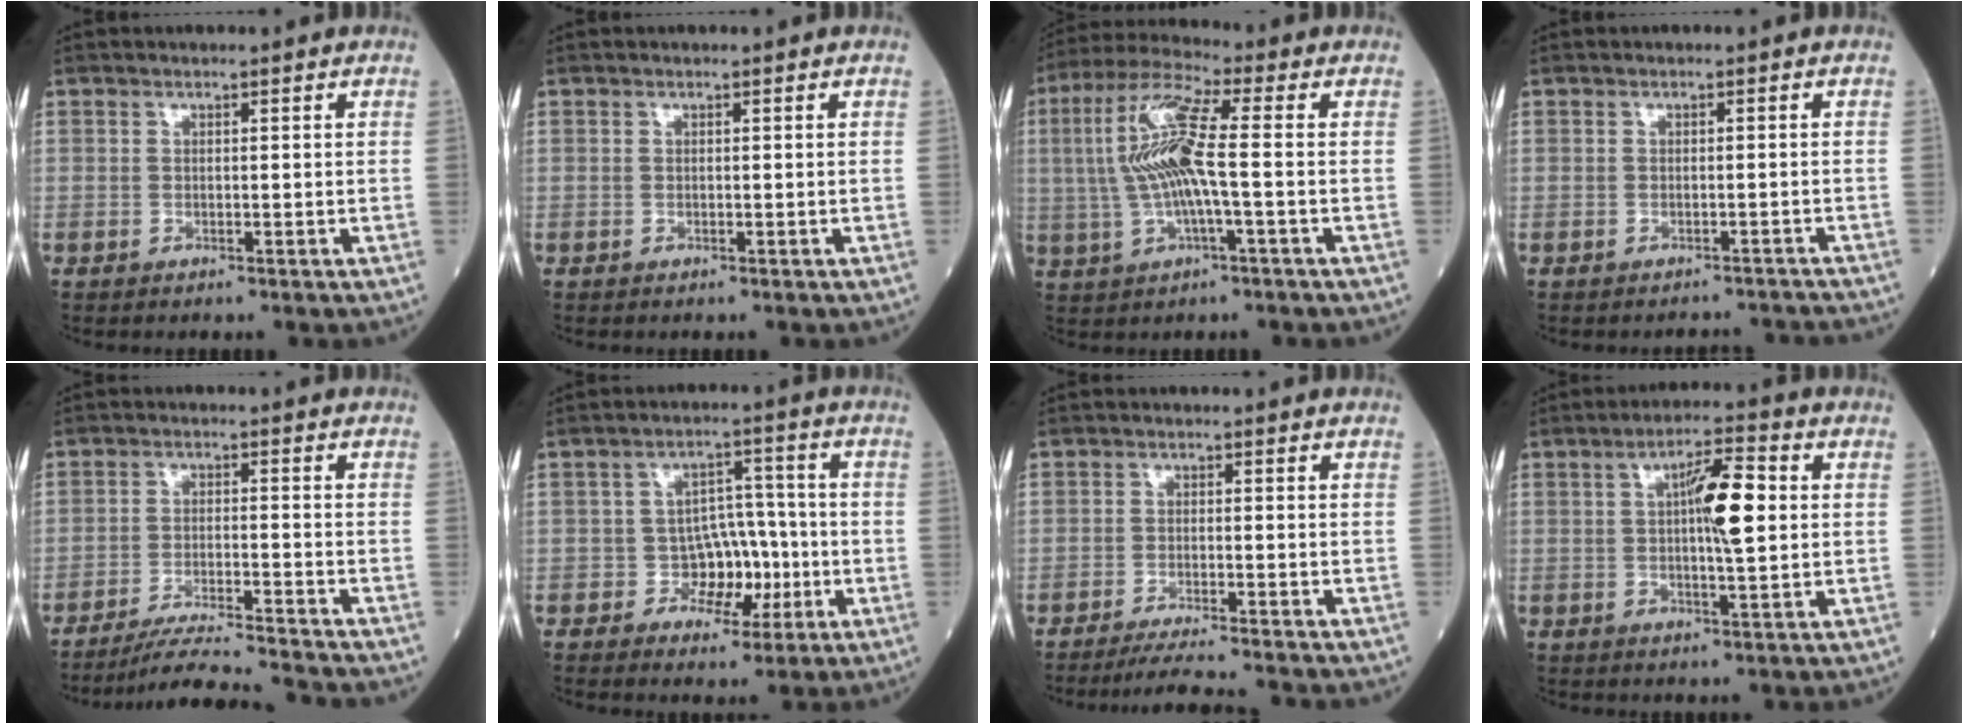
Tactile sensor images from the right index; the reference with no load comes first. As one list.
[{"total": 0.0}, {"total": 11.4, "force": [0.1, 1.3, 11.4], "torque": [-0.241, 0.017, -0.002]}, {"total": 4.2, "force": [-4.2, 0.6, 0.1], "torque": [0.003, 0.001, -0.044]}, {"total": 11.6, "force": [-10.9, -1.4, 3.6], "torque": [-0.055, -0.018, -0.180]}, {"total": 6.5, "force": [-1.9, 4.8, 4.0], "torque": [-0.047, 0.020, -0.028]}, {"total": 9.0, "force": [-8.2, -0.5, 3.7], "torque": [-0.043, -0.018, -0.125]}, {"total": 7.9, "force": [1.0, 1.2, 7.8], "torque": [-0.127, 0.012, 0.014]}]